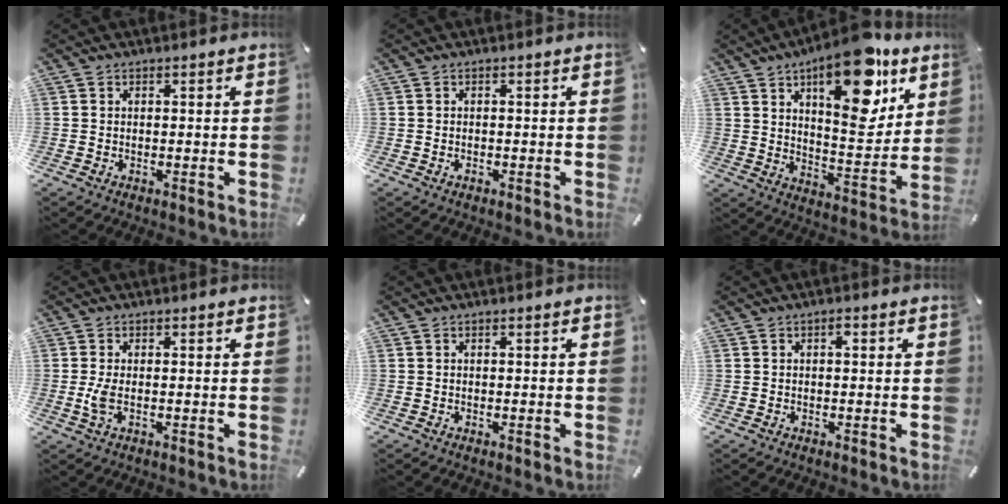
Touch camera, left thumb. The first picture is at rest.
{"total": 0.7, "force": [-0.3, 0.4, 0.5], "torque": [-0.008, -0.002, -0.007]}
{"total": 19.2, "force": [11.8, 8.0, 12.9], "torque": [-0.177, -0.069, 0.193]}
{"total": 3.3, "force": [-0.2, 1.2, 3.1], "torque": [-0.068, -0.004, -0.007]}
{"total": 0.0}
{"total": 1.1, "force": [0.2, 0.5, 0.9], "torque": [-0.019, 0.005, 0.002]}